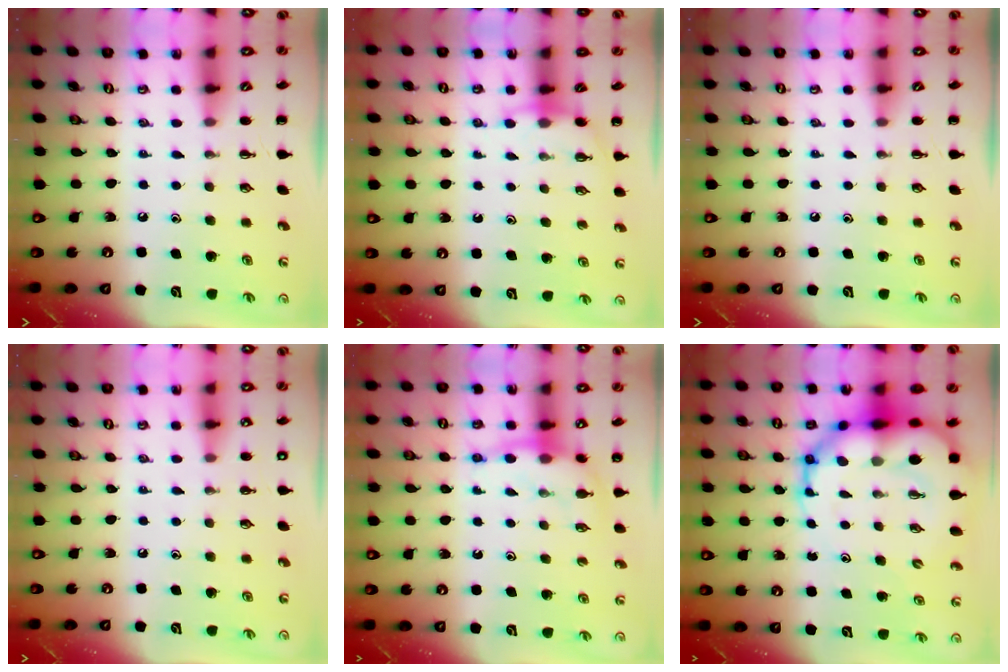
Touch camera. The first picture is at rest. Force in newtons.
{"total": 4.2, "press": 4.1, "slide": 0.9}
{"total": 0.0}
{"total": 3.4, "press": 2.5, "slide": 2.3}
{"total": 8.1, "press": 8.0, "slide": 1.2}
{"total": 16.7, "press": 16.0, "slide": 4.7}